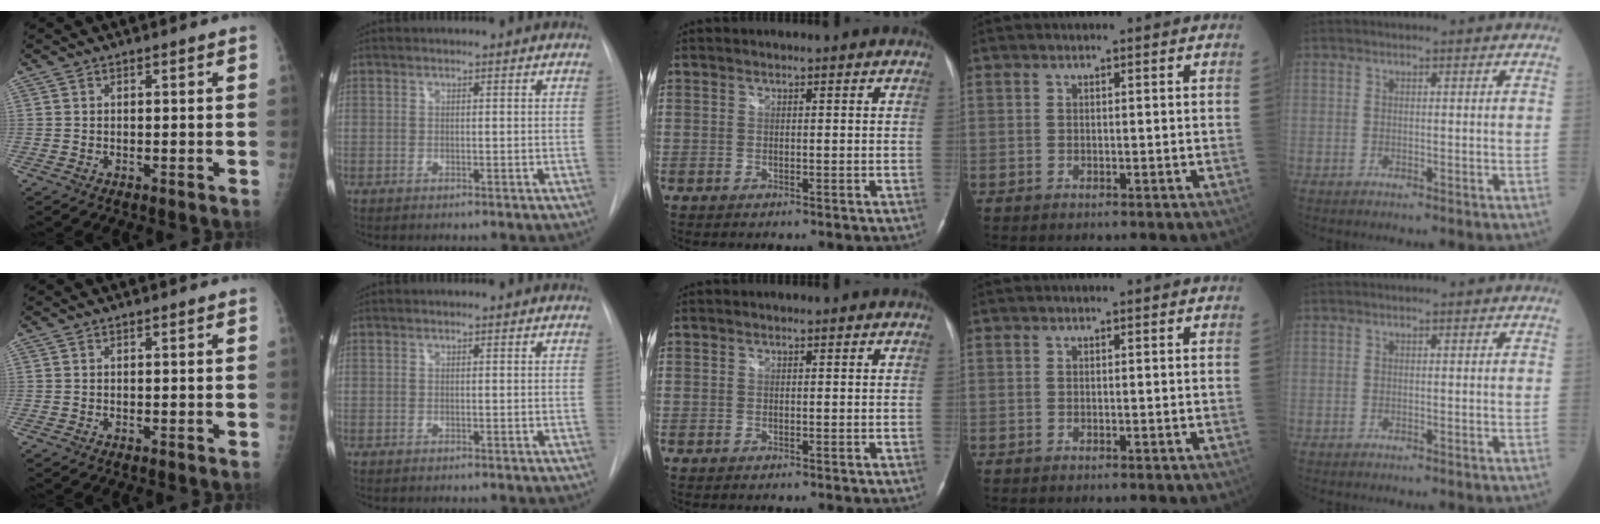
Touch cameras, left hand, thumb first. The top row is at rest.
{}